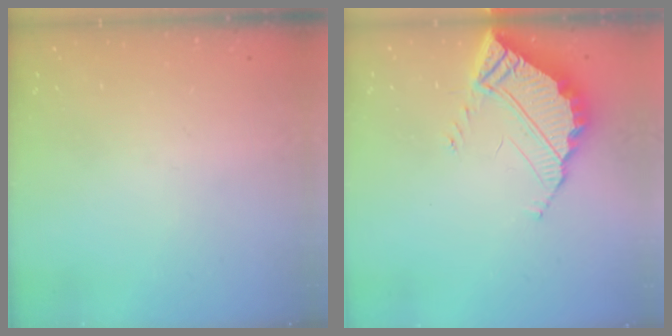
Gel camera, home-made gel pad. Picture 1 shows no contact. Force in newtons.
{"total": 6.1, "press": 6.1, "slide": 0.3}